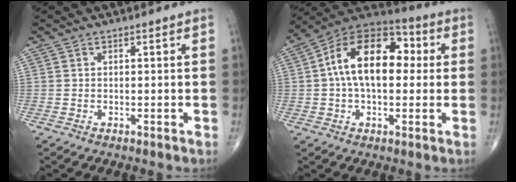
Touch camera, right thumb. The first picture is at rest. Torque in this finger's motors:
{"motor_torque": [-0.32, 0.98, 0.61, -0.14, 0.26]}